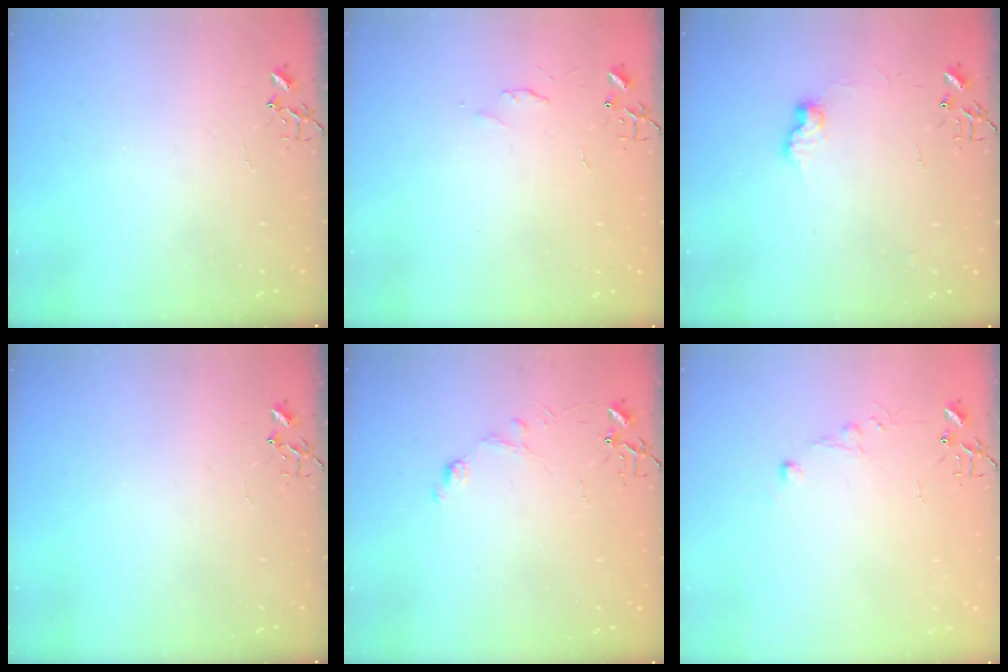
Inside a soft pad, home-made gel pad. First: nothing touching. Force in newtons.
{"total": 4.1, "press": 4.1, "slide": 0.7}
{"total": 7.6, "press": 7.5, "slide": 0.4}
{"total": 0.0}
{"total": 7.3, "press": 7.3, "slide": 0.8}
{"total": 4.4, "press": 4.4, "slide": 0.5}